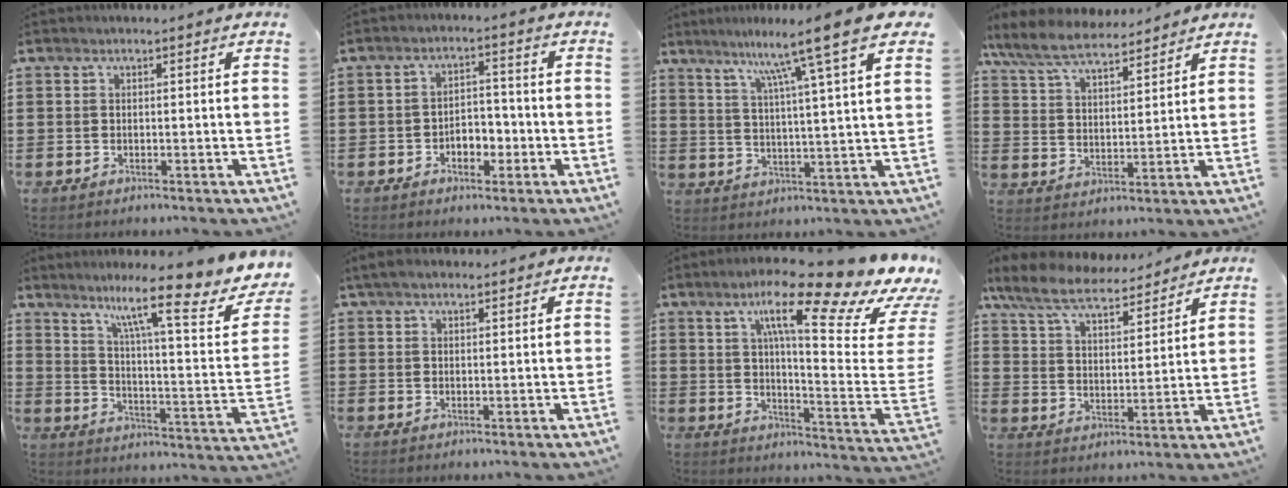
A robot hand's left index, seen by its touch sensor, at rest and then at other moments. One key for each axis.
{"total": 3.6, "fx": -1.9, "fy": 2.4, "fz": 2.0, "tx": -0.041, "ty": 0.007, "tz": -0.040}
{"total": 10.8, "fx": 7.3, "fy": -0.6, "fz": 7.9, "tx": -0.153, "ty": -0.034, "tz": 0.107}
{"total": 7.6, "fx": 6.9, "fy": 1.5, "fz": 2.9, "tx": -0.082, "ty": -0.022, "tz": 0.125}
{"total": 13.6, "fx": 9.6, "fy": 0.9, "fz": 9.6, "tx": -0.181, "ty": -0.052, "tz": 0.148}
{"total": 2.5, "fx": 1.8, "fy": 1.1, "fz": 1.4, "tx": -0.031, "ty": 0.007, "tz": 0.034}
{"total": 16.6, "fx": 10.8, "fy": 1.6, "fz": 12.6, "tx": -0.226, "ty": -0.070, "tz": 0.164}
{"total": 8.1, "fx": 7.2, "fy": 1.6, "fz": 3.2, "tx": -0.094, "ty": -0.031, "tz": 0.128}